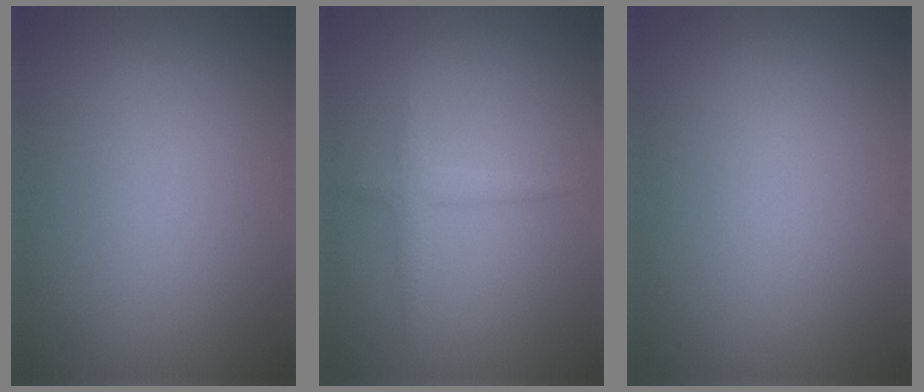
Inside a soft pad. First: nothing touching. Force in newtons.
{"total": 1.4, "press": 1.4, "slide": 0.0}
{"total": 0.0}